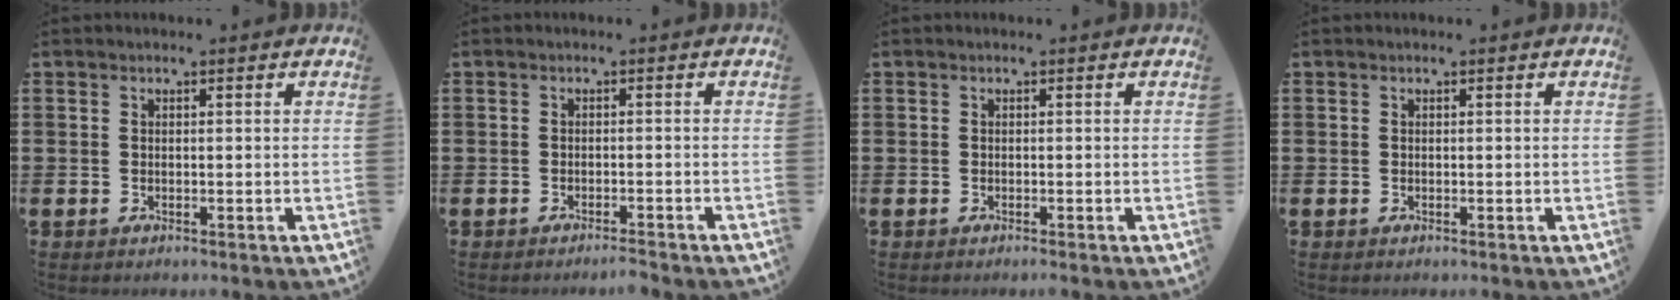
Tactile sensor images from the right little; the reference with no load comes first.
{"total": 1.2, "force": [-1.1, -0.2, 0.3], "torque": [-0.004, 0.000, -0.022]}
{"total": 0.0}
{"total": 0.0}